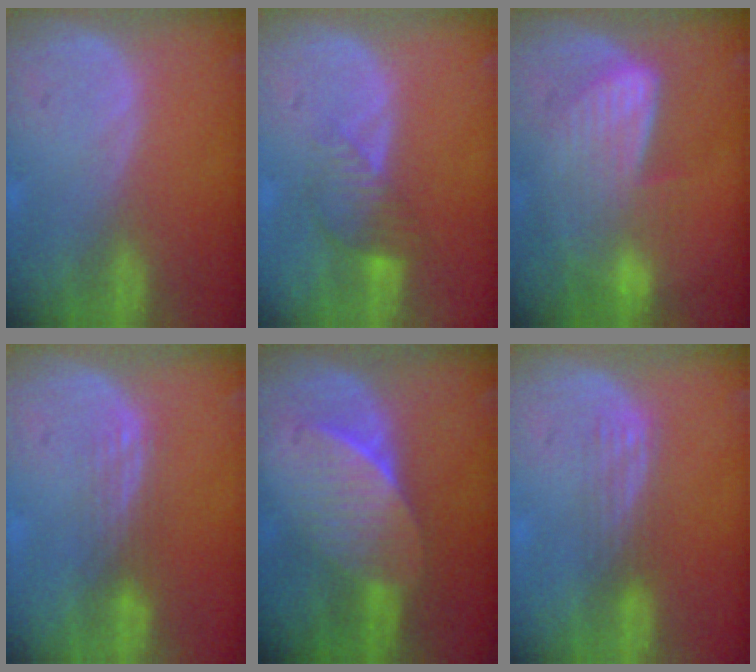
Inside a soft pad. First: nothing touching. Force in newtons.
{"total": 4.4, "press": 3.8, "slide": 2.2}
{"total": 6.7, "press": 6.7, "slide": 0.4}
{"total": 3.0, "press": 2.5, "slide": 1.7}
{"total": 7.2, "press": 6.6, "slide": 2.8}
{"total": 2.8, "press": 2.5, "slide": 1.3}